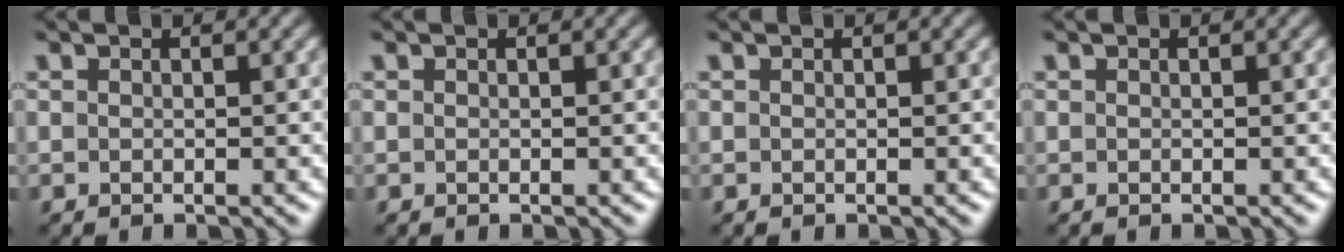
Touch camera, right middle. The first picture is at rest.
{"total": 0.0}
{"total": 0.0}
{"total": 0.0}